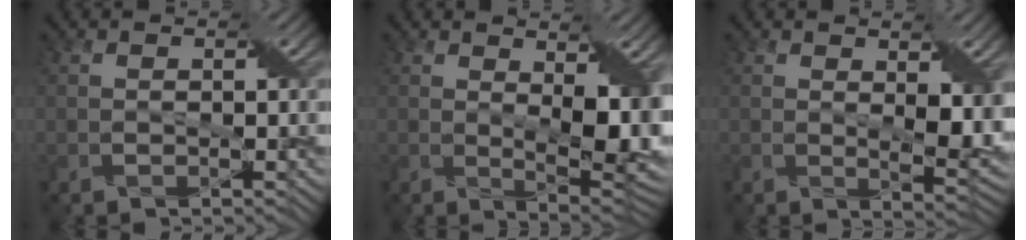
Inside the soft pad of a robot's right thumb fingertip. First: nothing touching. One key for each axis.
{"total": 9.2, "fx": 1.7, "fy": 3.9, "fz": 8.2, "tx": -0.130, "ty": -0.012, "tz": 0.038}
{"total": 5.4, "fx": 1.2, "fy": 2.3, "fz": 4.7, "tx": -0.081, "ty": -0.012, "tz": 0.027}